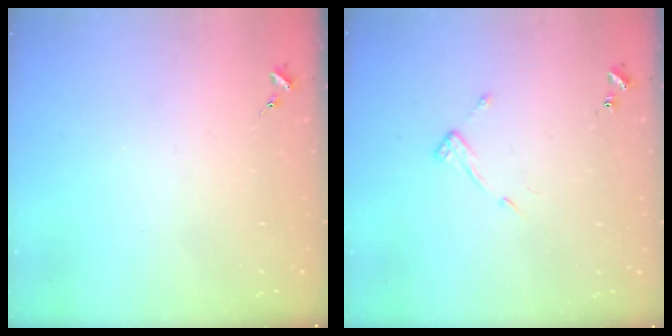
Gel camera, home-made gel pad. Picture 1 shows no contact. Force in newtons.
{"total": 7.5, "press": 7.5, "slide": 0.5}